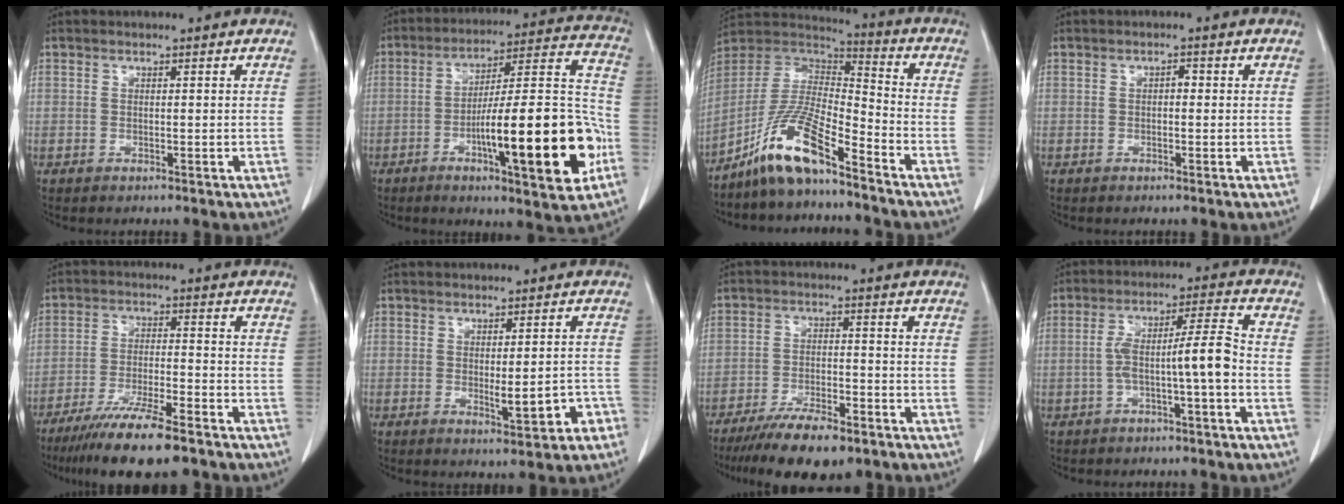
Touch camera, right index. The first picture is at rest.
{"total": 21.9, "force": [-7.1, 2.8, 20.5], "torque": [-0.276, 0.013, -0.102]}
{"total": 12.4, "force": [-8.7, 1.8, 8.6], "torque": [-0.184, 0.007, -0.165]}
{"total": 1.0, "force": [0.0, 0.5, 0.8], "torque": [-0.009, 0.005, -0.003]}
{"total": 12.6, "force": [-9.8, 1.3, 7.9], "torque": [-0.132, -0.031, -0.162]}
{"total": 5.4, "force": [-2.0, 1.4, 4.8], "torque": [-0.060, 0.001, -0.019]}
{"total": 10.2, "force": [-7.6, 2.8, 6.1], "torque": [-0.099, -0.014, -0.128]}
{"total": 7.6, "force": [-2.1, 0.1, 7.3], "torque": [-0.131, 0.029, -0.032]}